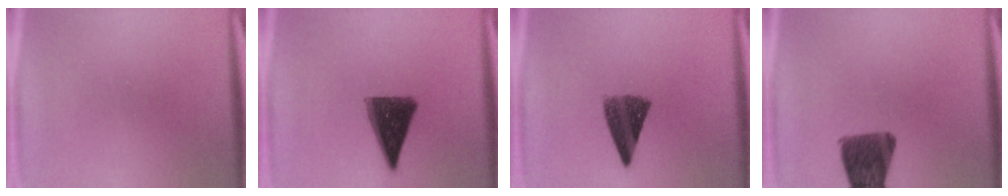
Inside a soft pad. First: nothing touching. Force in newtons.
{"total": 11.5}
{"total": 8.7}
{"total": 10.6}